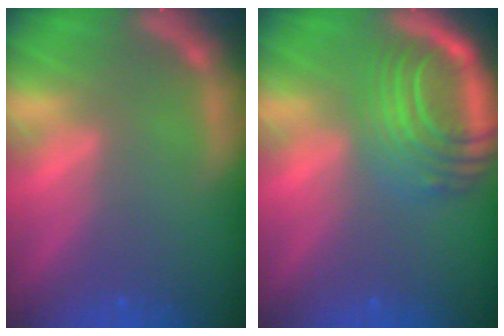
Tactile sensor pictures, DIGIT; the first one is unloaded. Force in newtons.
{"total": 9.0}